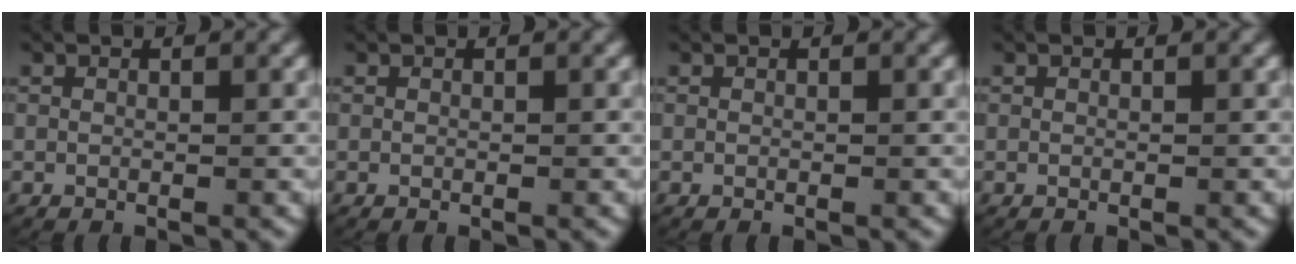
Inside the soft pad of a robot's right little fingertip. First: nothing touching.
{"total": 0.0}
{"total": 0.0}
{"total": 0.0}